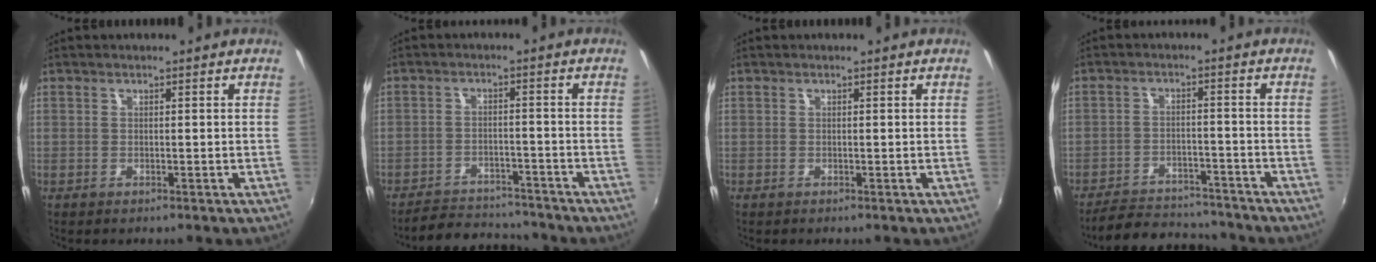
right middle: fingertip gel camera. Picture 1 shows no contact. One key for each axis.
{"total": 10.3, "fx": -9.7, "fy": 2.6, "fz": 2.5, "tx": -0.073, "ty": 0.008, "tz": -0.137}
{"total": 0.0}
{"total": 12.7, "fx": -11.6, "fy": 3.4, "fz": 3.9, "tx": -0.102, "ty": 0.006, "tz": -0.163}